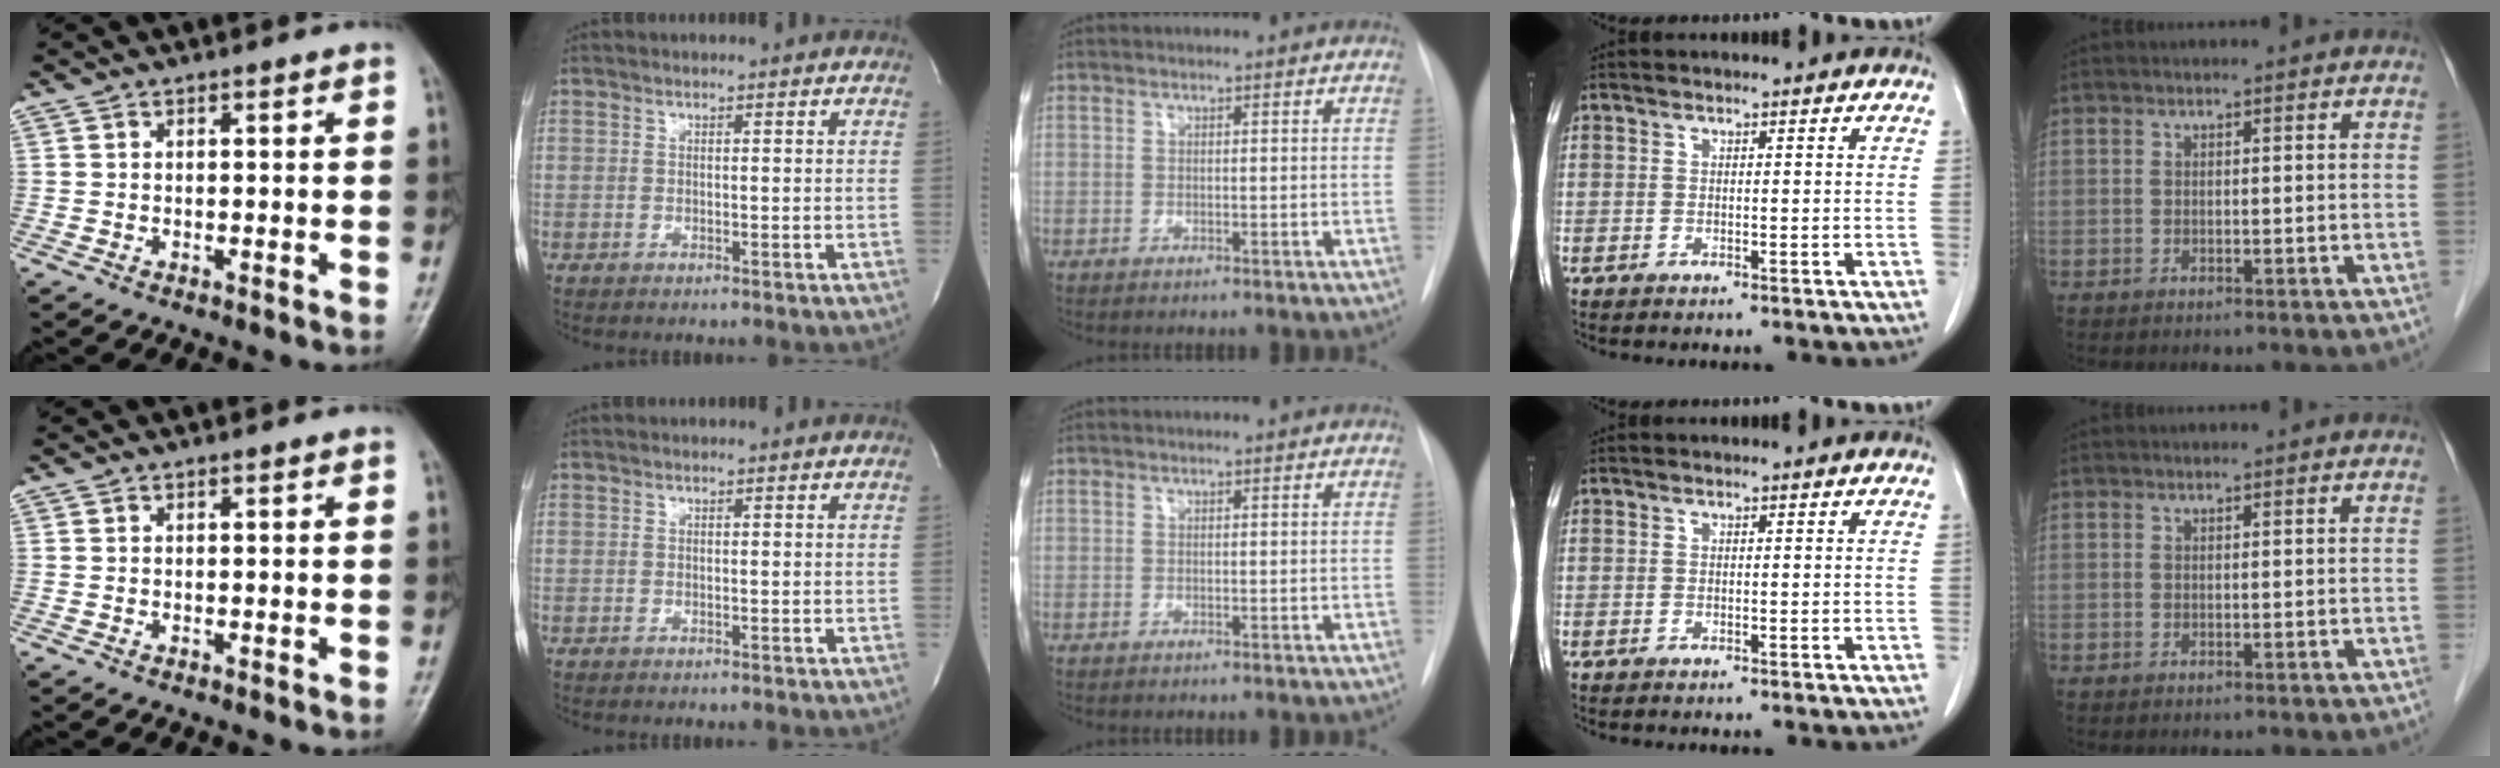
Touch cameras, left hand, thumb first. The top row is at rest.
{}